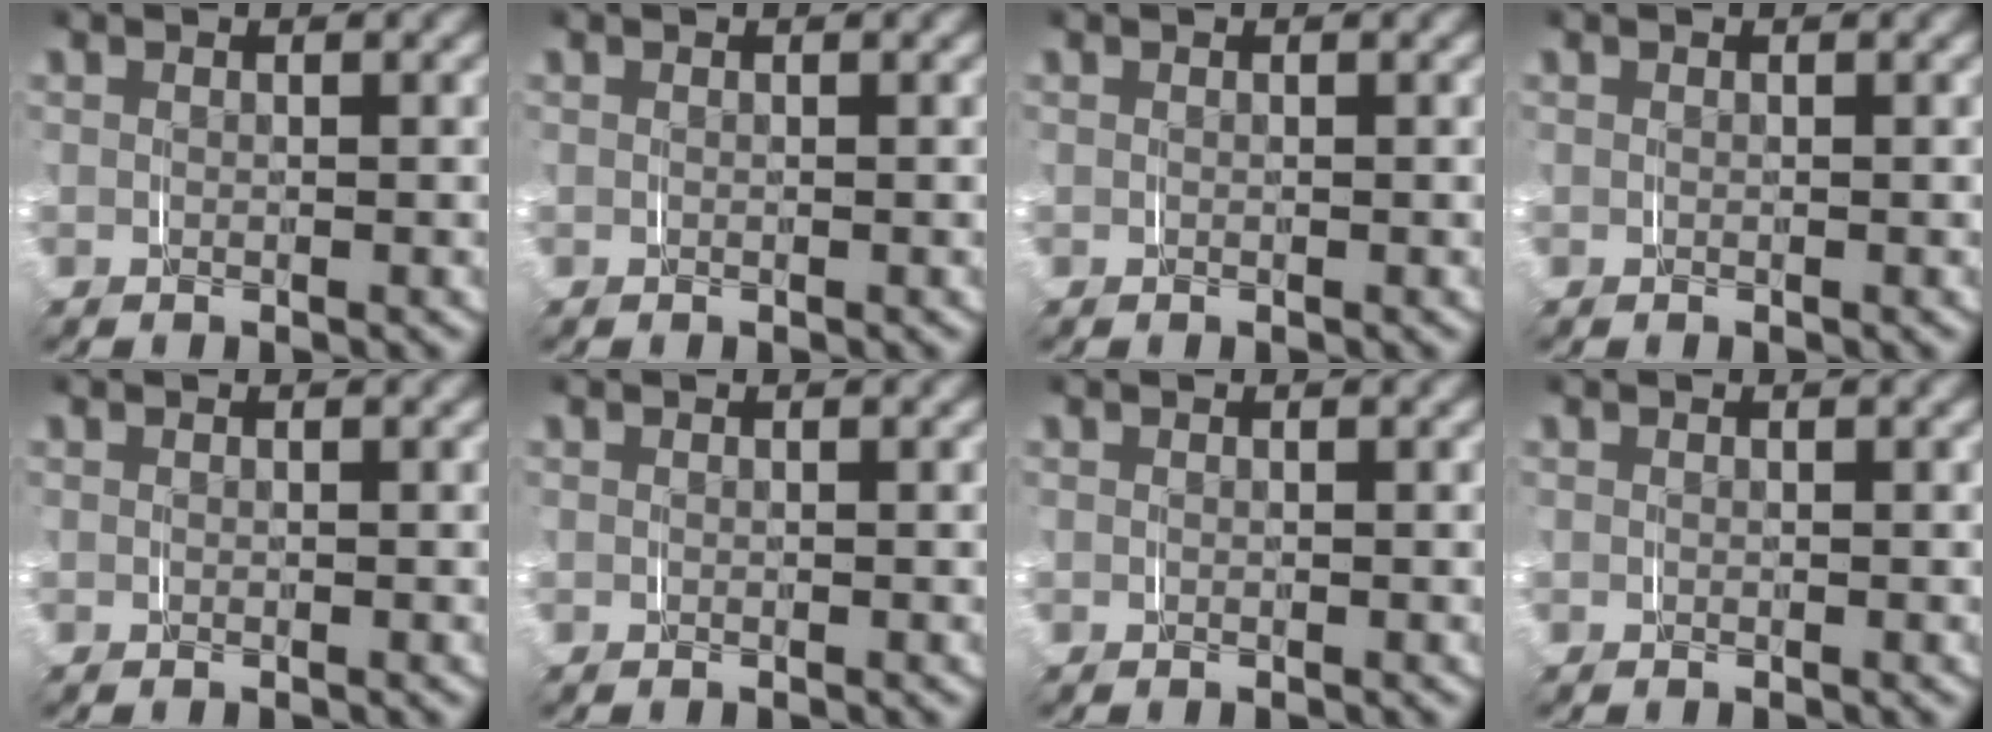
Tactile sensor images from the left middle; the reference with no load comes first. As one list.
[{"total": 0.0}, {"total": 0.0}, {"total": 0.0}, {"total": 0.0}, {"total": 0.0}, {"total": 0.0}, {"total": 0.0}]